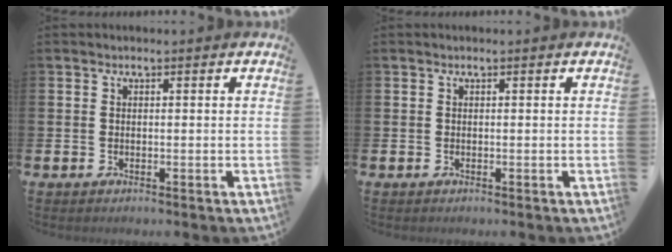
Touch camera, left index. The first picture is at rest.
{"total": 0.0}